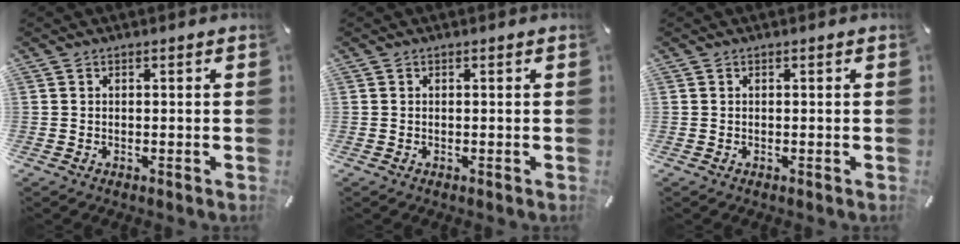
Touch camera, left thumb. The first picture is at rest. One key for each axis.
{"total": 0.0}
{"total": 0.0}